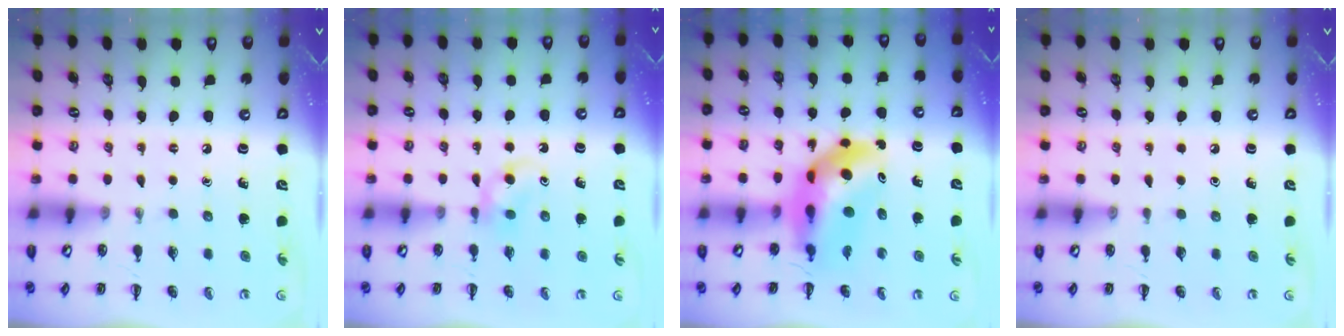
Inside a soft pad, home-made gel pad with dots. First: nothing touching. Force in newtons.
{"total": 2.5, "press": 2.3, "slide": 1.1}
{"total": 10.2, "press": 9.8, "slide": 2.8}
{"total": 0.0}